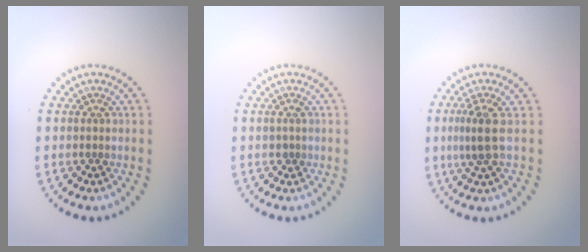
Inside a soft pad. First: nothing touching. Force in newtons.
{"total": 0.6, "press": 0.6, "slide": 0.2}
{"total": 2.6, "press": 2.2, "slide": 1.5}